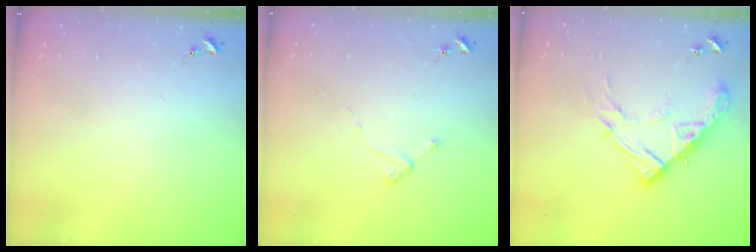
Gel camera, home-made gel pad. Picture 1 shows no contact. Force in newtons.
{"total": 2.0, "press": 2.0, "slide": 0.3}
{"total": 16.8, "press": 16.7, "slide": 1.7}